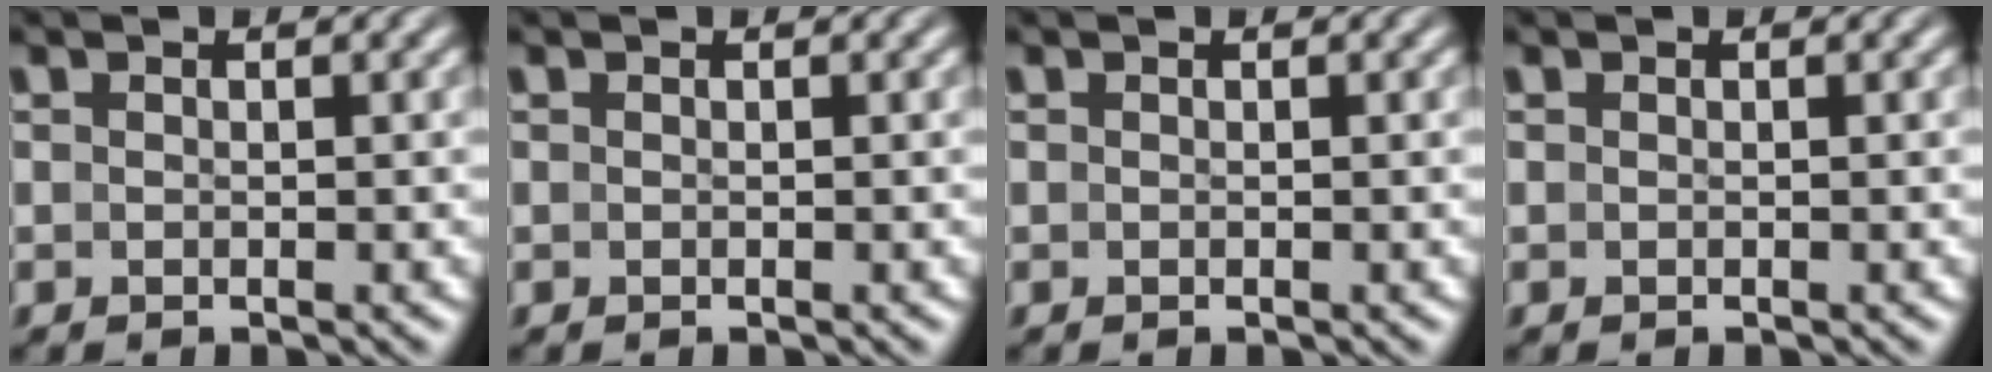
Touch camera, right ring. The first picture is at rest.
{"total": 0.0}
{"total": 0.0}
{"total": 0.0}